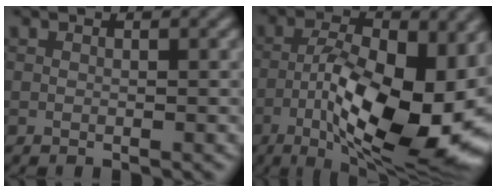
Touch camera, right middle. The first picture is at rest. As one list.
[{"total": 16.0, "force": [-4.6, 6.3, 14.0], "torque": [-0.215, -0.005, -0.076]}]